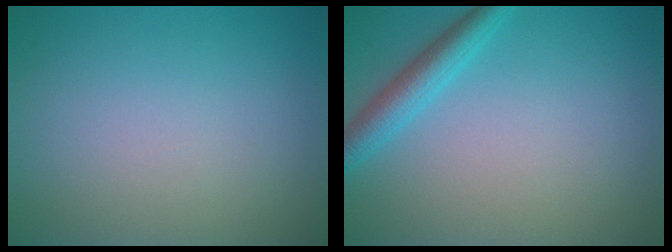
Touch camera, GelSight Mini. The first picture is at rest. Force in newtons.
{"total": 3.0, "press": 3.0, "slide": 0.2}